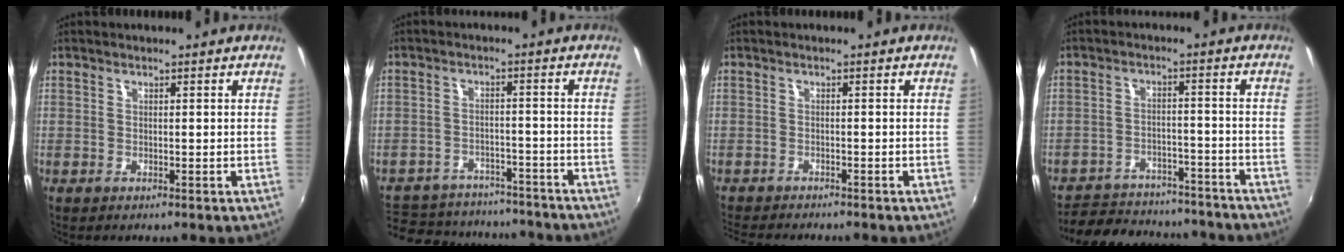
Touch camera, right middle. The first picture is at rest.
{"total": 19.3, "force": [-15.3, 9.6, 6.9], "torque": [-0.170, 0.023, -0.192]}
{"total": 5.7, "force": [-5.4, 0.8, 1.8], "torque": [-0.051, -0.022, -0.091]}
{"total": 21.3, "force": [-18.6, 7.5, 7.4], "torque": [-0.160, 0.017, -0.237]}